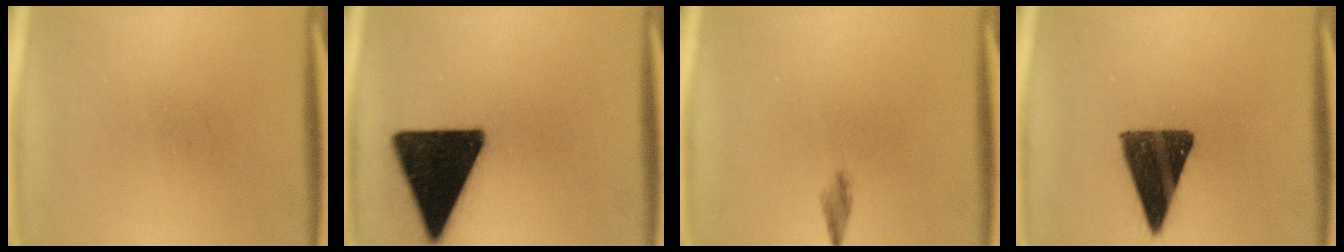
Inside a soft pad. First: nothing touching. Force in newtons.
{"total": 18.7}
{"total": 1.3}
{"total": 13.4}